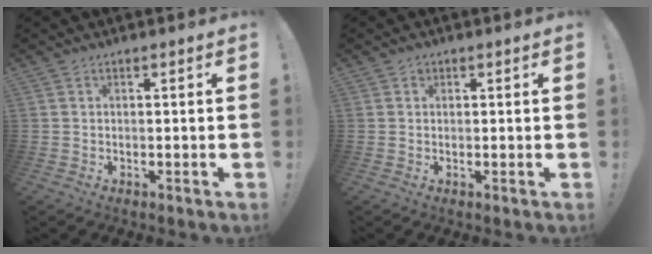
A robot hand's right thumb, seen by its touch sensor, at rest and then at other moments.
{"total": 1.2, "force": [0.7, 1.0, 0.1], "torque": [0.000, 0.000, 0.012]}